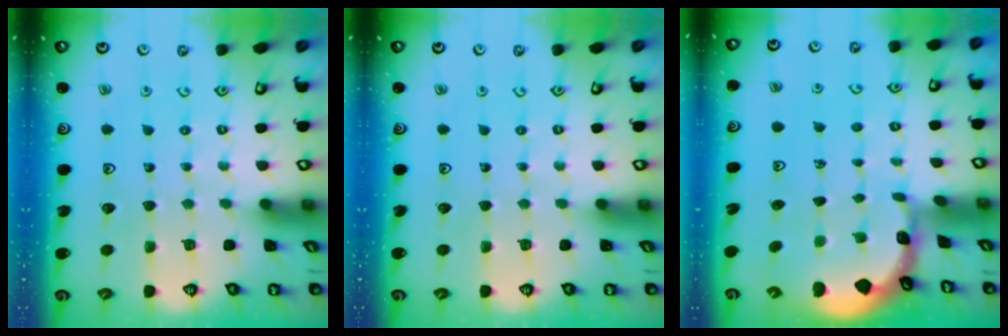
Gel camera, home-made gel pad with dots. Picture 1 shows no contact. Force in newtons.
{"total": 0.0}
{"total": 1.0, "press": 0.9, "slide": 0.2}